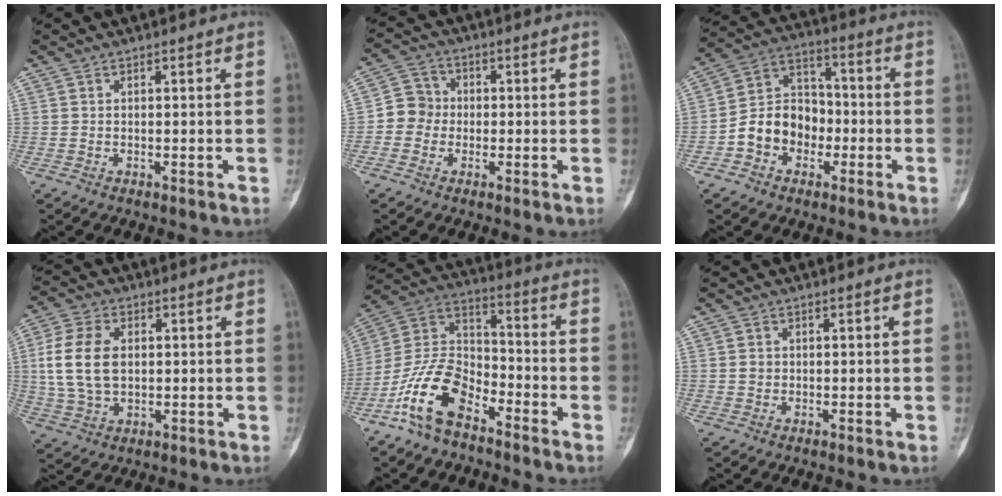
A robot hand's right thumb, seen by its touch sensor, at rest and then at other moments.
{"total": 5.6, "force": [-0.8, 5.3, 1.6], "torque": [-0.004, 0.016, -0.030]}
{"total": 11.8, "force": [-3.3, 9.5, 6.1], "torque": [-0.070, 0.048, -0.068]}
{"total": 11.5, "force": [1.3, 7.5, 8.6], "torque": [-0.178, 0.005, 0.029]}
{"total": 14.3, "force": [-8.8, 7.4, 8.6], "torque": [-0.164, 0.066, -0.180]}
{"total": 1.3, "force": [0.0, 1.2, 0.5], "torque": [-0.005, 0.003, 0.001]}